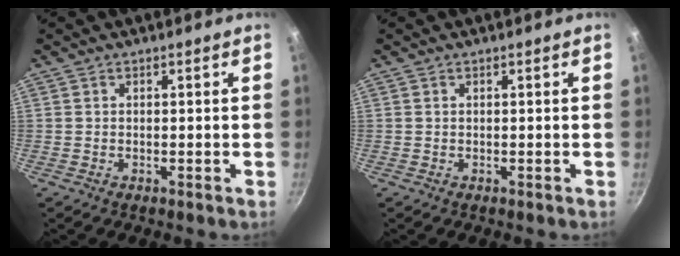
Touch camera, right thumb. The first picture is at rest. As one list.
[{"total": 0.0}]